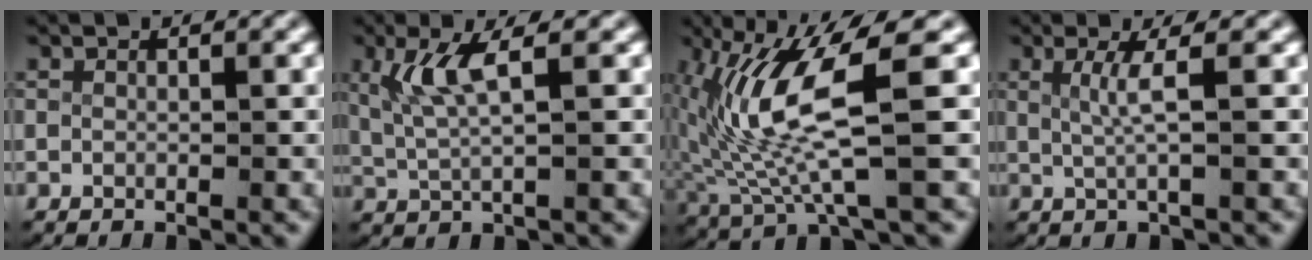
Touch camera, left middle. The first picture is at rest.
{"total": 3.7, "force": [1.1, 1.0, 3.4], "torque": [-0.084, -0.005, 0.028]}
{"total": 8.1, "force": [0.1, 2.9, 7.5], "torque": [-0.158, -0.009, 0.013]}
{"total": 2.4, "force": [0.3, -0.4, 2.4], "torque": [-0.049, -0.005, 0.011]}